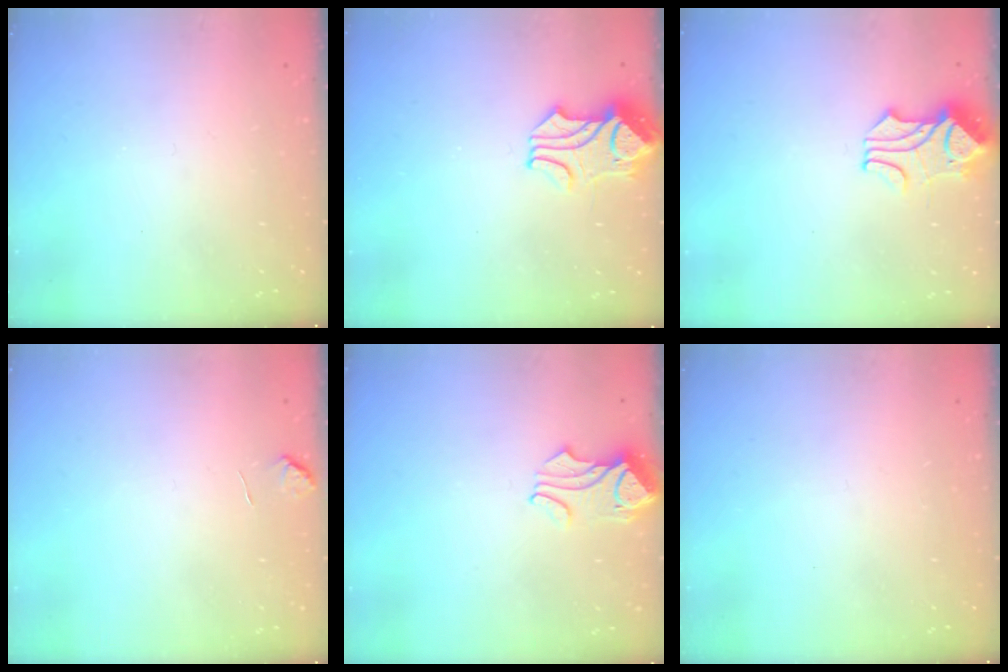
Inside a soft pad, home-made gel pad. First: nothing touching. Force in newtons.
{"total": 2.0, "press": 1.7, "slide": 1.0}
{"total": 1.6, "press": 1.2, "slide": 1.0}
{"total": 0.8, "press": 0.4, "slide": 0.7}
{"total": 0.9, "press": 0.8, "slide": 0.5}
{"total": 0.0}